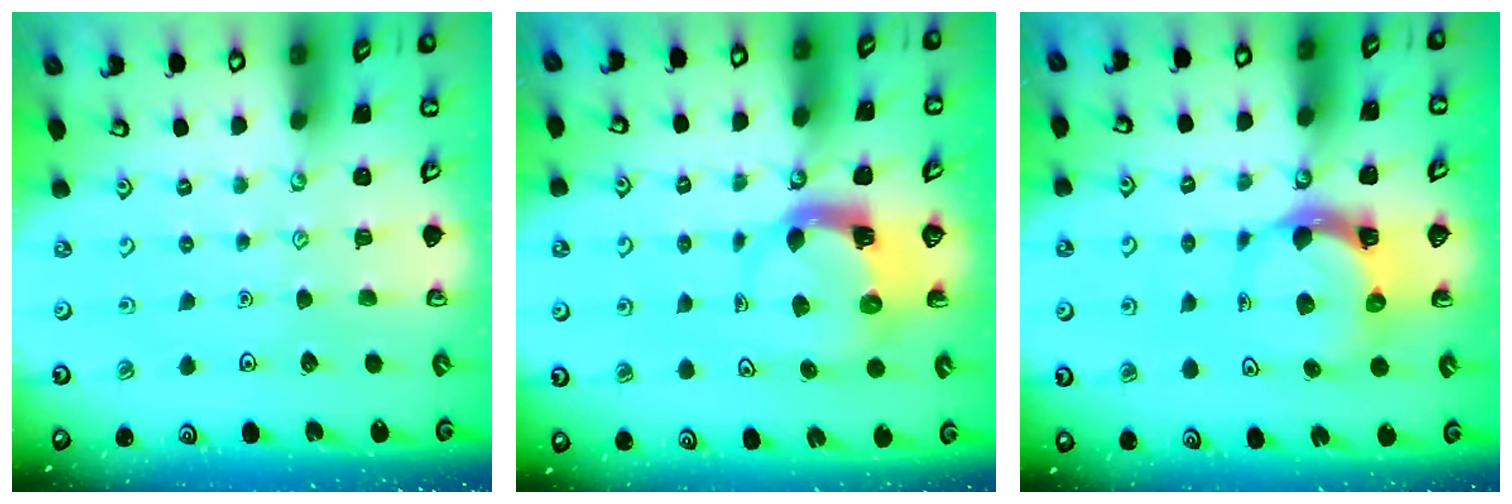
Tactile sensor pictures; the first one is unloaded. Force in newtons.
{"total": 4.0, "press": 4.0, "slide": 0.5}
{"total": 5.1, "press": 5.0, "slide": 0.7}